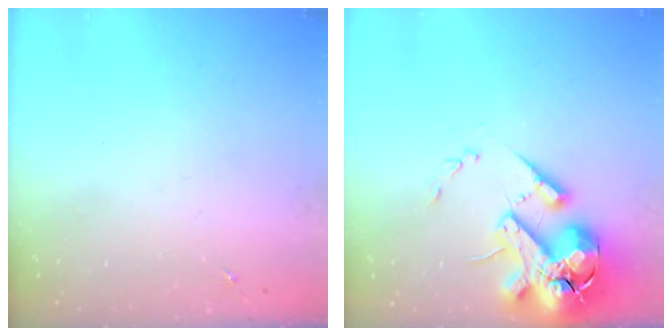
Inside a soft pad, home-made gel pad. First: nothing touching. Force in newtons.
{"total": 18.6, "press": 18.4, "slide": 3.1}